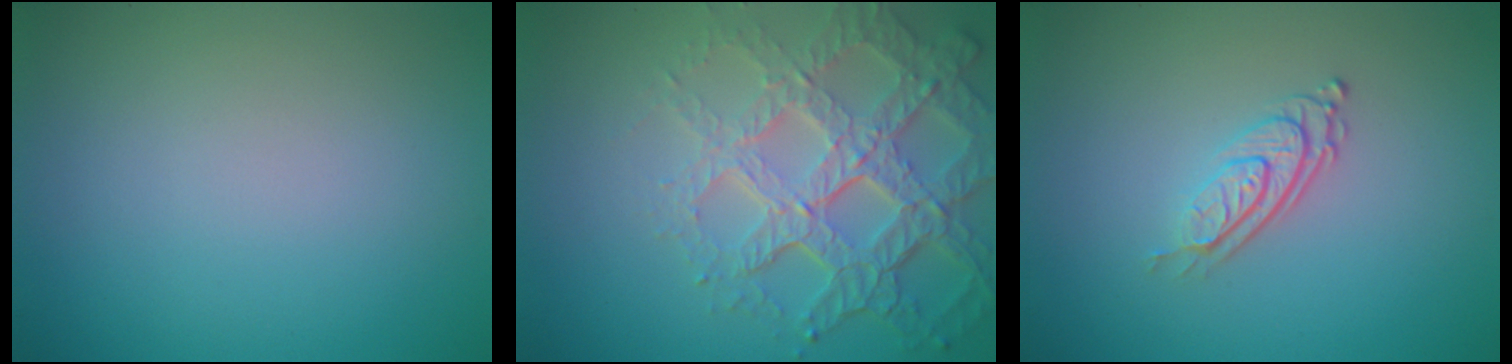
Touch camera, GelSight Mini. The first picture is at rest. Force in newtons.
{"total": 7.6, "press": 5.3, "slide": 5.5}
{"total": 3.1, "press": 2.0, "slide": 2.4}